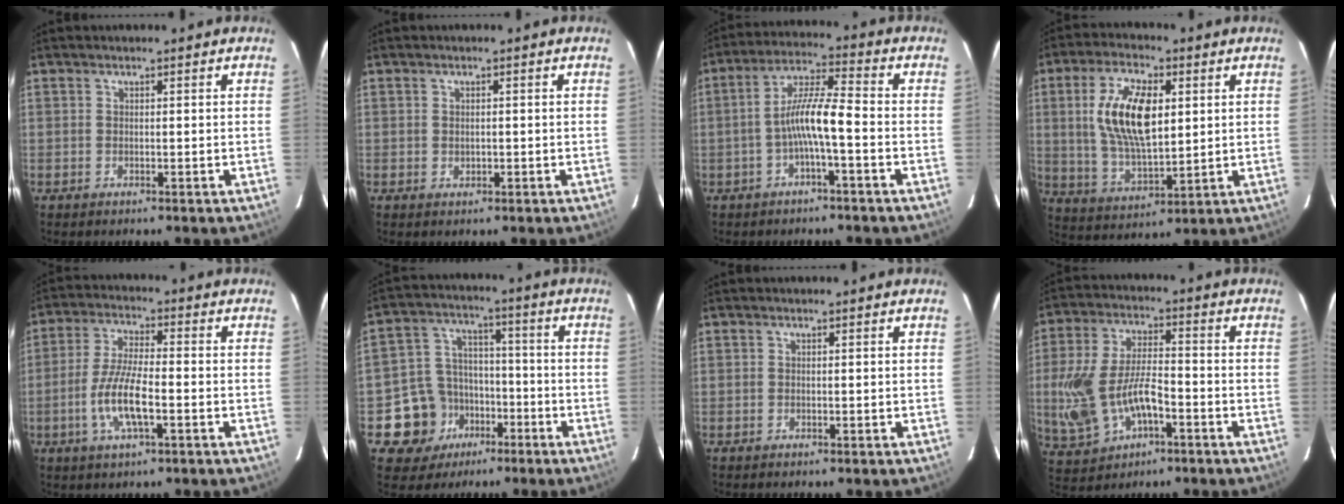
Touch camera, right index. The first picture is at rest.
{"total": 1.0, "force": [0.0, 0.9, 0.5], "torque": [-0.006, 0.000, 0.002]}
{"total": 7.6, "force": [-2.5, 0.6, 7.1], "torque": [-0.152, 0.016, -0.046]}
{"total": 14.4, "force": [3.0, 6.5, 12.4], "torque": [-0.240, 0.005, 0.064]}
{"total": 9.4, "force": [-3.1, 2.4, 8.5], "torque": [-0.175, -0.005, -0.059]}
{"total": 11.4, "force": [-5.9, 9.5, 2.4], "torque": [-0.072, 0.036, -0.084]}
{"total": 0.0}
{"total": 15.3, "force": [-4.3, 7.9, 12.3], "torque": [-0.272, -0.002, -0.063]}